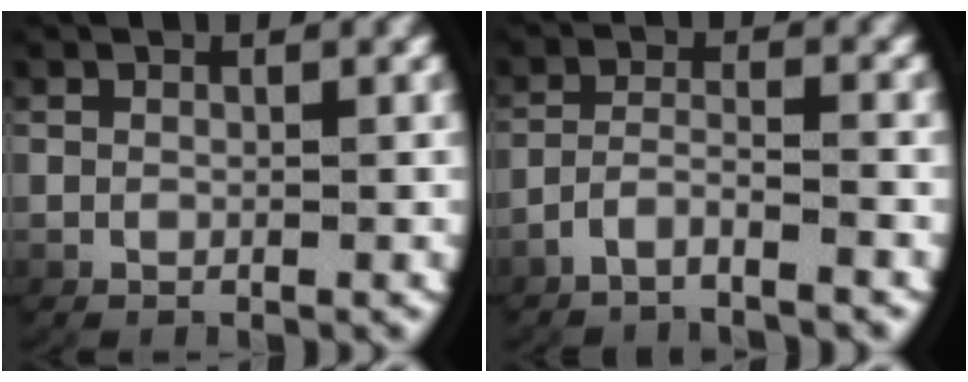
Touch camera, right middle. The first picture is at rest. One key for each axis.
{"total": 3.2, "fx": -3.0, "fy": 0.2, "fz": 1.2, "tx": -0.031, "ty": -0.009, "tz": -0.050}